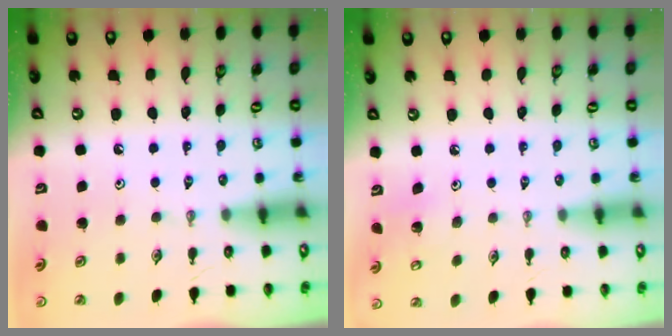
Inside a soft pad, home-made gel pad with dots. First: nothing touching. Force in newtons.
{"total": 4.3, "press": 4.3, "slide": 0.3}